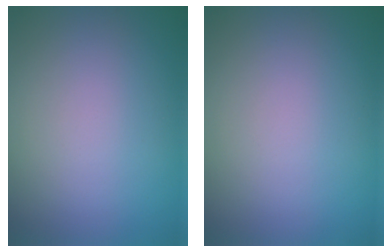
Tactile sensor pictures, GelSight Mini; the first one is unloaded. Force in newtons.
{"total": 0.0}